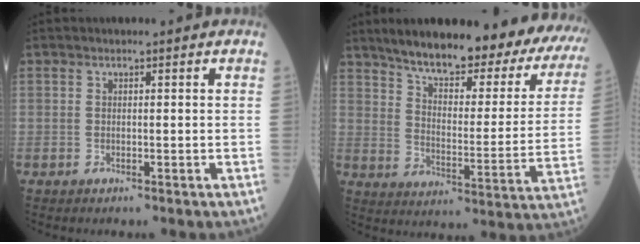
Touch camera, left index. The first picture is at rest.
{"total": 26.6, "force": [22.5, 6.1, 12.8], "torque": [-0.185, -0.044, 0.278]}